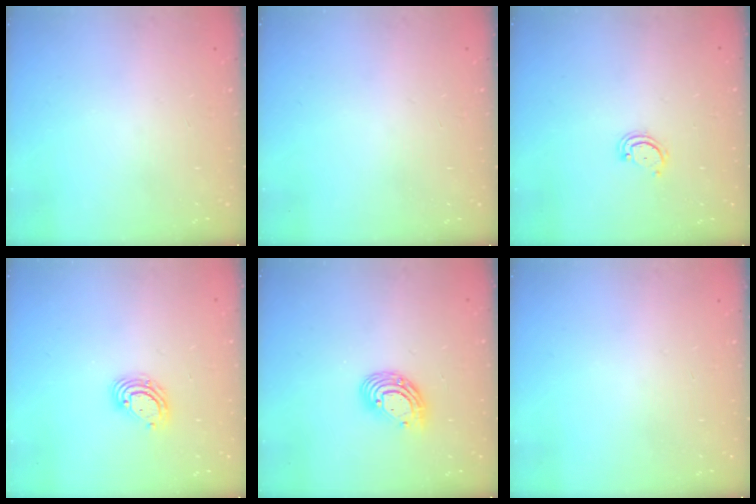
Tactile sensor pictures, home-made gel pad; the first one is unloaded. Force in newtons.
{"total": 0.0}
{"total": 2.6, "press": 2.6, "slide": 0.3}
{"total": 6.2, "press": 6.1, "slide": 1.0}
{"total": 9.5, "press": 9.4, "slide": 1.7}
{"total": 0.0}